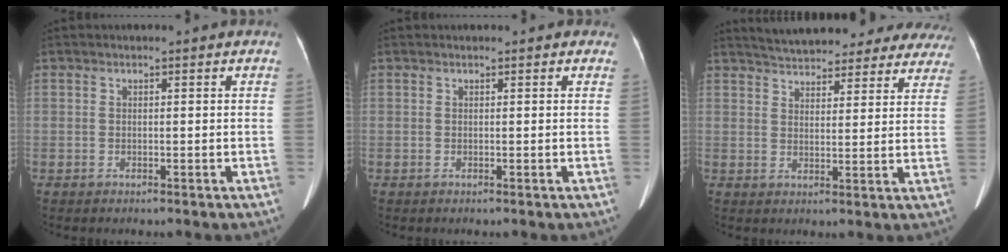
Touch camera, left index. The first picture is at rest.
{"total": 0.8, "force": [0.6, 0.5, 0.1], "torque": [-0.006, 0.009, 0.003]}
{"total": 23.6, "force": [21.4, 7.0, 6.9], "torque": [-0.109, -0.008, 0.260]}